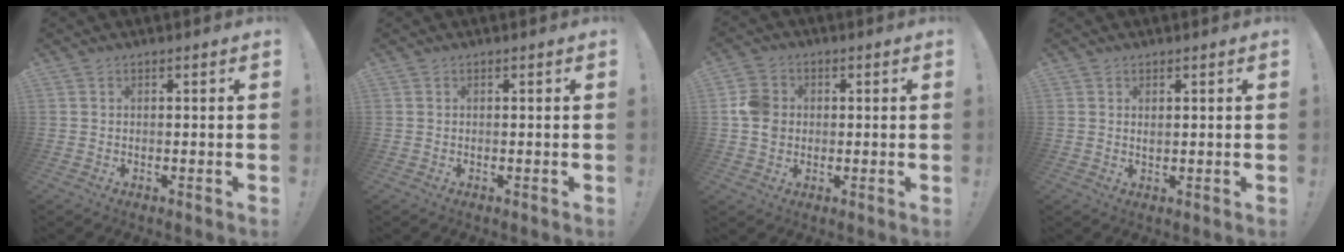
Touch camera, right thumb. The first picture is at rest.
{"total": 0.0}
{"total": 7.6, "force": [0.2, 6.7, 3.7], "torque": [-0.067, 0.014, 0.007]}
{"total": 1.2, "force": [0.7, 0.5, 0.8], "torque": [-0.014, 0.000, 0.013]}